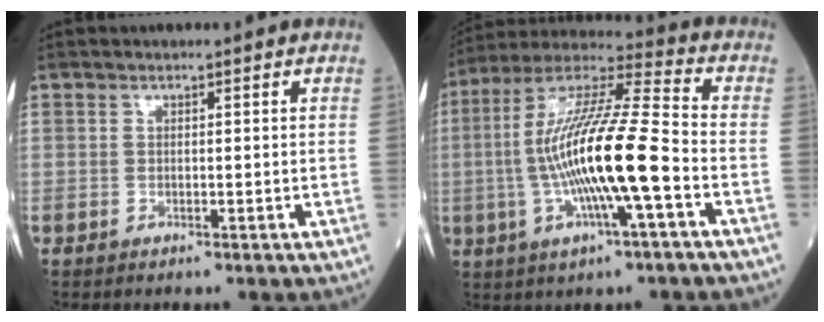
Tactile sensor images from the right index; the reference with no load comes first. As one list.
[{"total": 17.5, "force": [-3.3, 1.3, 17.2], "torque": [-0.335, 0.001, -0.066]}]